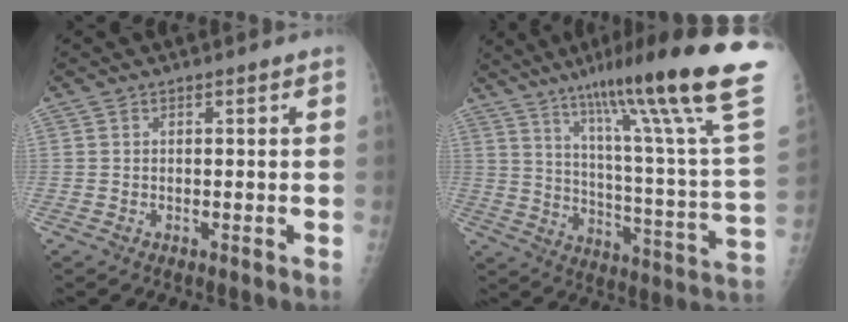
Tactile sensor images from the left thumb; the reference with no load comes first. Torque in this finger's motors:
{"motor_torque": [1.20, -0.55, 1.41, -1.35, 0.18]}